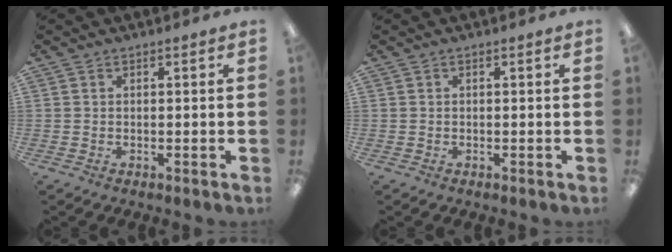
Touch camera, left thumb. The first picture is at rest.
{"total": 0.0}